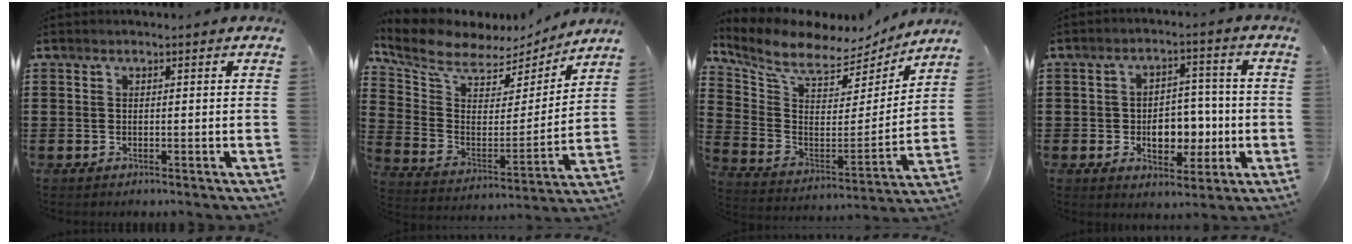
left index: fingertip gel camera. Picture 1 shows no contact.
{"total": 7.8, "force": [6.5, 3.2, 2.7], "torque": [-0.093, -0.041, 0.113]}
{"total": 7.8, "force": [6.9, 2.3, 2.8], "torque": [-0.094, -0.053, 0.117]}
{"total": 7.4, "force": [-1.5, 4.9, 5.3], "torque": [-0.074, 0.005, -0.029]}